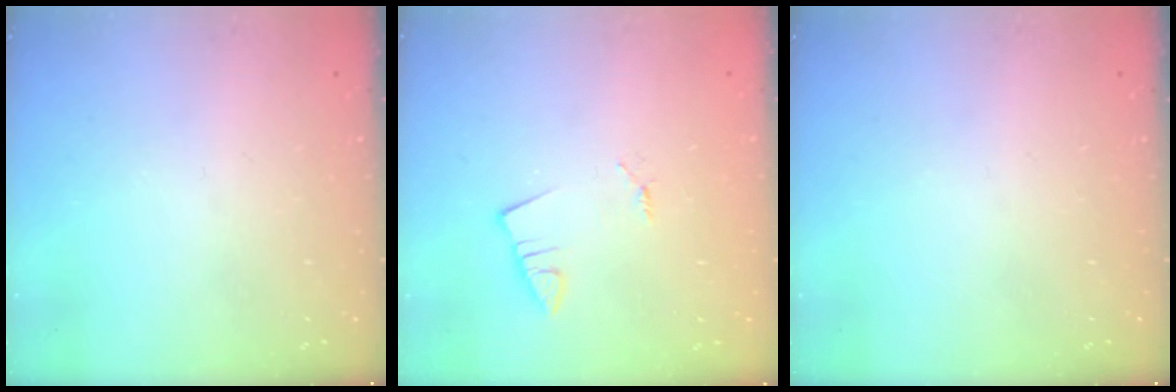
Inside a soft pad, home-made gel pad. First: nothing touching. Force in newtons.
{"total": 1.3, "press": 1.2, "slide": 0.1}
{"total": 0.0}